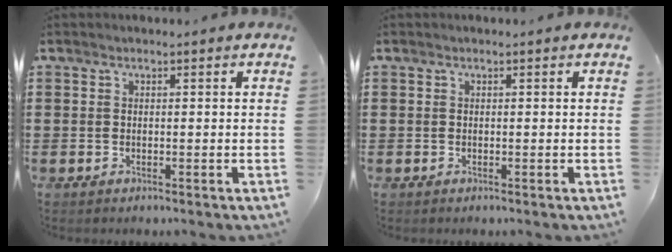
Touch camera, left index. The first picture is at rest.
{"total": 0.0}